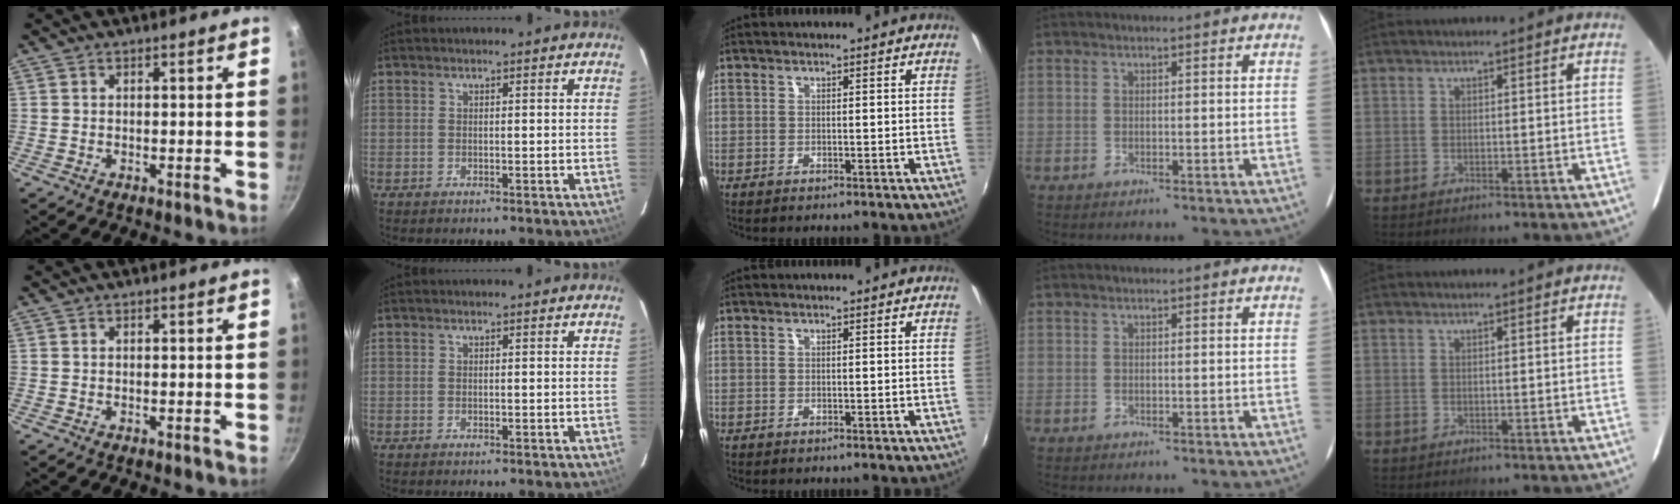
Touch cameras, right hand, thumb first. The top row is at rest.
{}